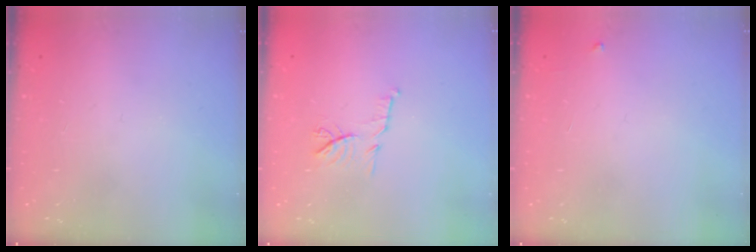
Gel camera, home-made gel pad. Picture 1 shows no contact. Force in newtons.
{"total": 7.5, "press": 7.5, "slide": 0.7}
{"total": 2.6, "press": 2.6, "slide": 0.4}